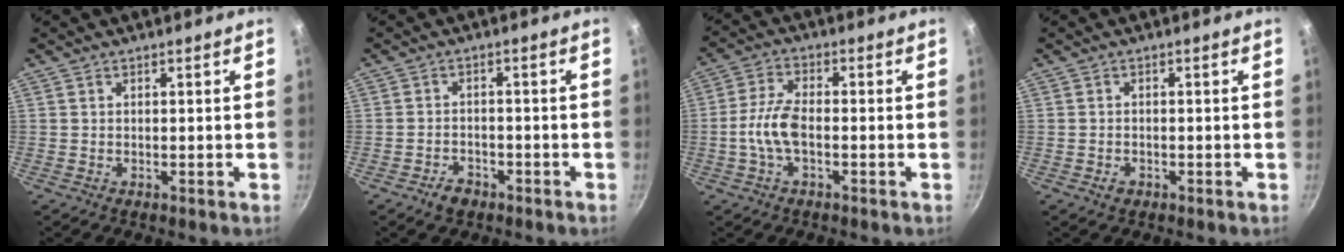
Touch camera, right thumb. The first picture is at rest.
{"total": 3.5, "force": [-2.4, 2.2, 1.4], "torque": [-0.018, 0.024, -0.033]}
{"total": 7.3, "force": [-1.6, 3.5, 6.2], "torque": [-0.129, 0.024, -0.039]}
{"total": 1.7, "force": [-0.9, 1.2, 0.8], "torque": [-0.013, 0.006, -0.013]}